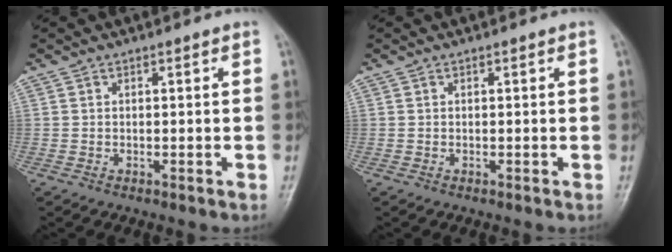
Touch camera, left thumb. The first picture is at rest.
{"total": 0.0}